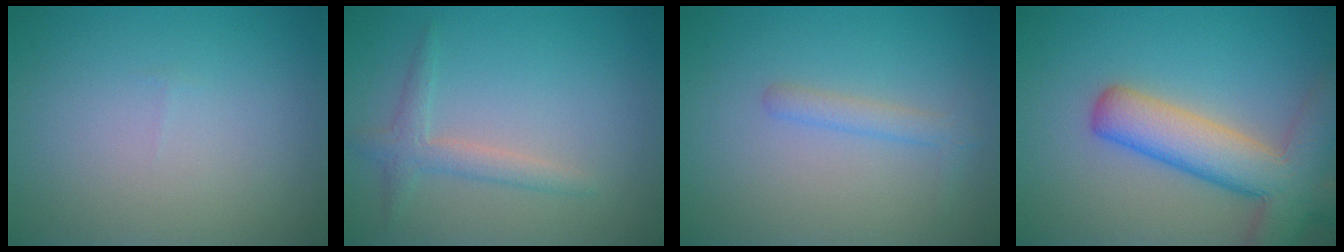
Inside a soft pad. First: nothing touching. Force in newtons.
{"total": 2.1, "press": 2.1, "slide": 0.1}
{"total": 1.6, "press": 1.6, "slide": 0.1}
{"total": 8.2, "press": 8.2, "slide": 0.5}